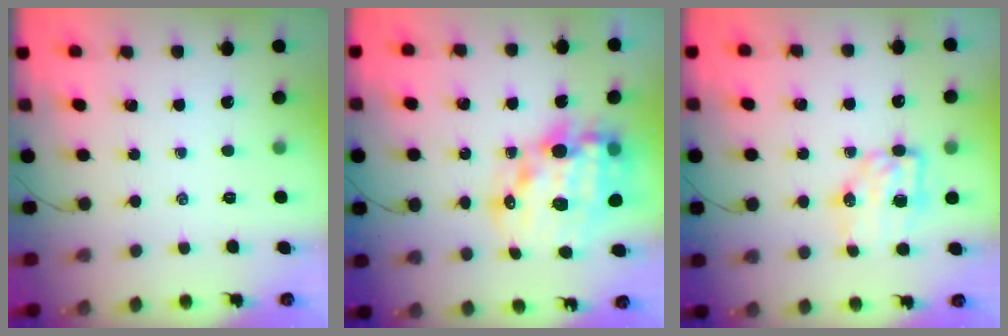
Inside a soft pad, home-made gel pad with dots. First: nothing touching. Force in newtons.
{"total": 20.1, "press": 19.6, "slide": 4.5}
{"total": 8.0, "press": 7.9, "slide": 0.8}